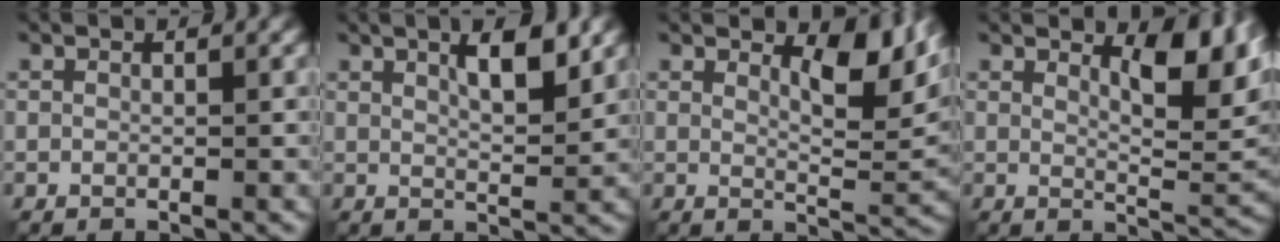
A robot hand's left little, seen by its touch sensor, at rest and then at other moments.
{"total": 3.9, "force": [1.9, 0.9, 3.3], "torque": [-0.054, 0.000, 0.032]}
{"total": 5.6, "force": [2.9, 1.9, 4.3], "torque": [-0.064, -0.006, 0.043]}
{"total": 6.4, "force": [3.0, 2.1, 5.2], "torque": [-0.070, -0.006, 0.049]}